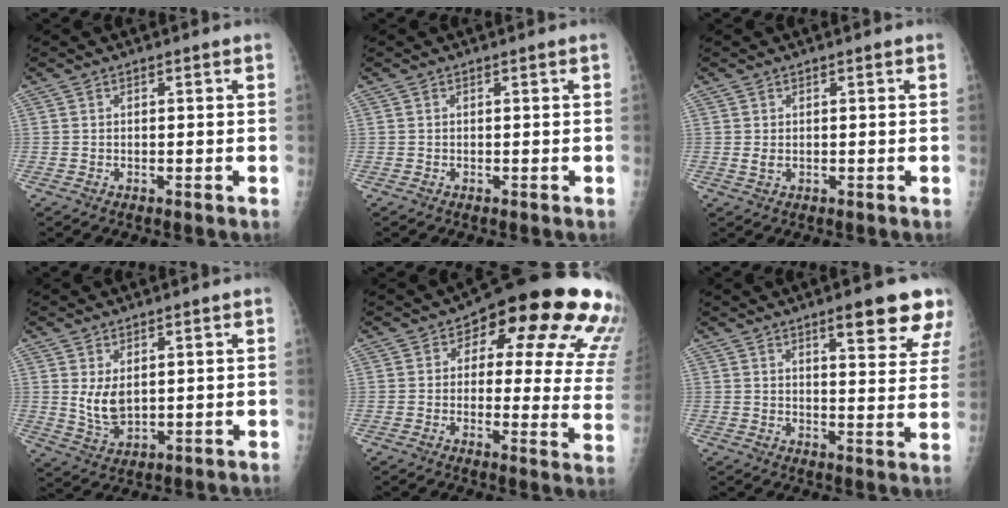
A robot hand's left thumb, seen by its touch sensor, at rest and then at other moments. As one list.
[{"total": 0.0}, {"total": 1.2, "force": [0.1, 0.7, 0.9], "torque": [-0.013, -0.004, 0.008]}, {"total": 5.4, "force": [1.5, 3.2, 4.1], "torque": [-0.062, -0.022, 0.042]}, {"total": 22.3, "force": [9.5, 9.7, 17.6], "torque": [-0.171, -0.015, 0.106]}, {"total": 12.4, "force": [8.3, 3.1, 8.7], "torque": [-0.074, -0.041, 0.102]}]